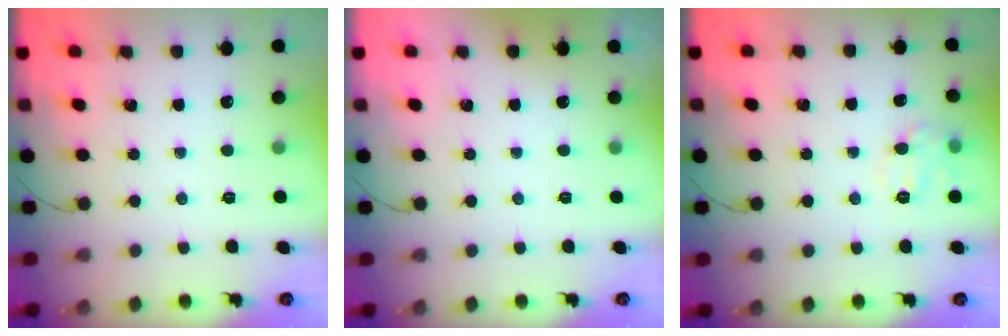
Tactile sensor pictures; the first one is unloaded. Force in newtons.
{"total": 1.8, "press": 1.8, "slide": 0.3}
{"total": 8.5, "press": 8.5, "slide": 0.6}